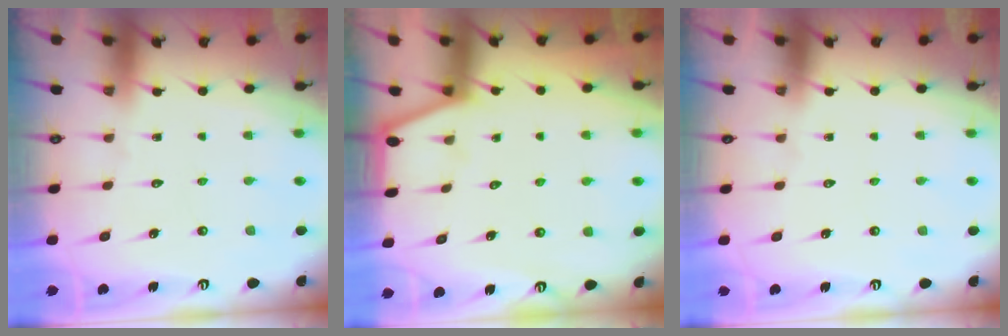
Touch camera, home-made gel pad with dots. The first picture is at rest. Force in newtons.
{"total": 0.7, "press": 0.6, "slide": 0.2}
{"total": 0.0}